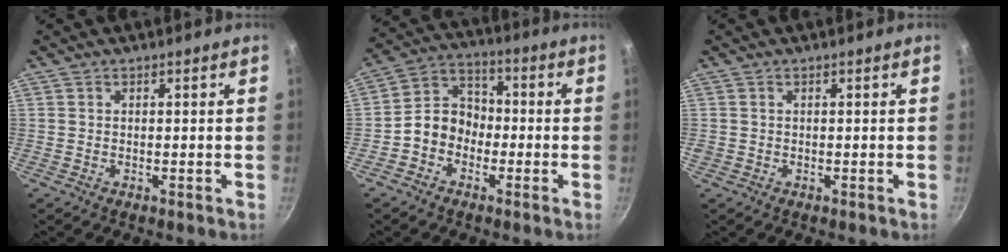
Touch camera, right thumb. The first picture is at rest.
{"total": 8.5, "force": [-2.6, 7.0, 4.1], "torque": [-0.037, 0.043, -0.066]}
{"total": 0.0}